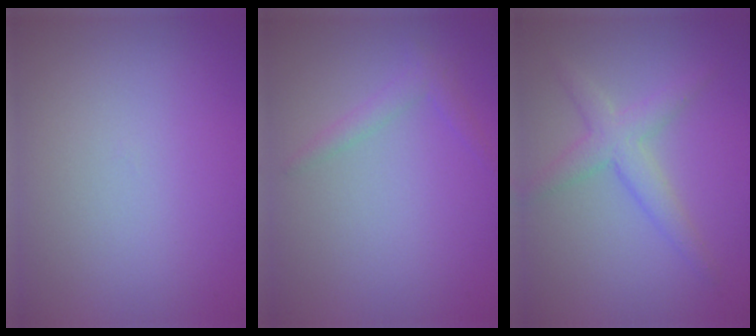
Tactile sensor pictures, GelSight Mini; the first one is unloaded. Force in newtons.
{"total": 0.7, "press": 0.7, "slide": 0.0}
{"total": 3.1, "press": 3.1, "slide": 0.0}